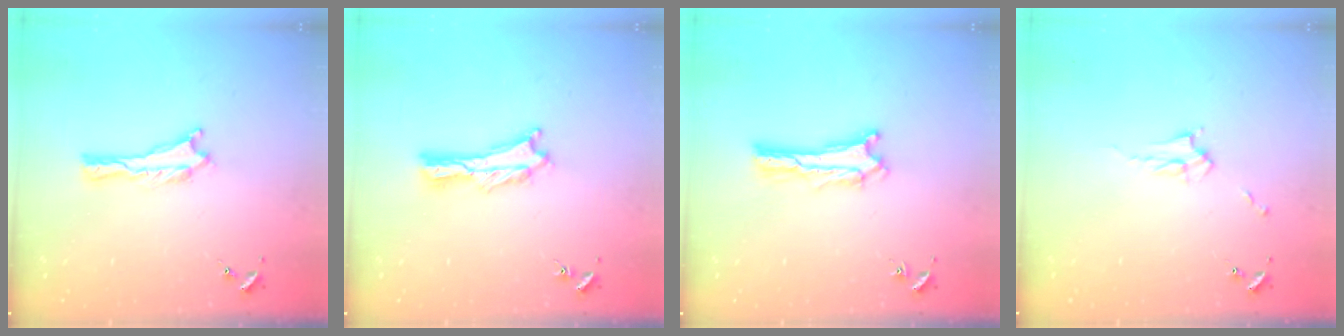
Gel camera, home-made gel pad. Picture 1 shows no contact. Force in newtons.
{"total": 1.8, "press": 1.8, "slide": 0.2}
{"total": 0.7, "press": 0.6, "slide": 0.2}
{"total": 2.9, "press": 2.9, "slide": 0.4}